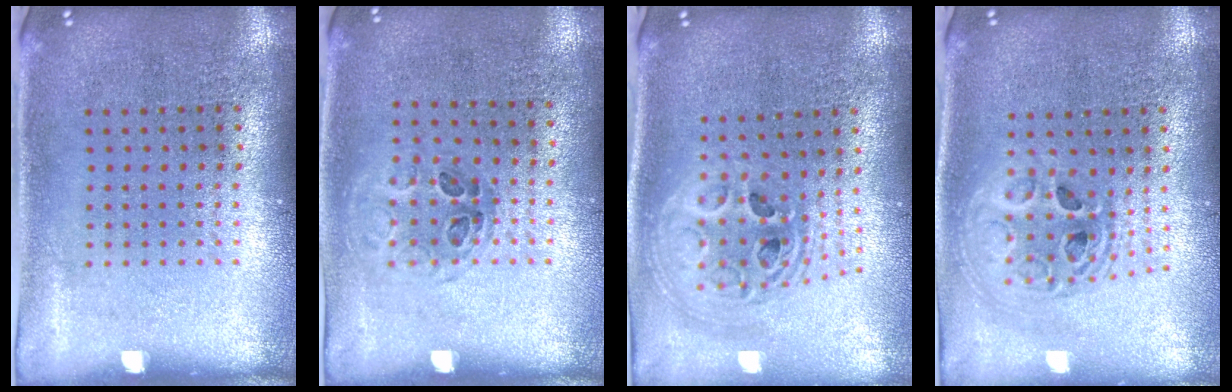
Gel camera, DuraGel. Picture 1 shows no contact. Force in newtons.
{"total": 1.0, "press": 0.7, "slide": 0.7}
{"total": 2.4, "press": 1.9, "slide": 1.4}
{"total": 1.9, "press": 1.6, "slide": 1.1}